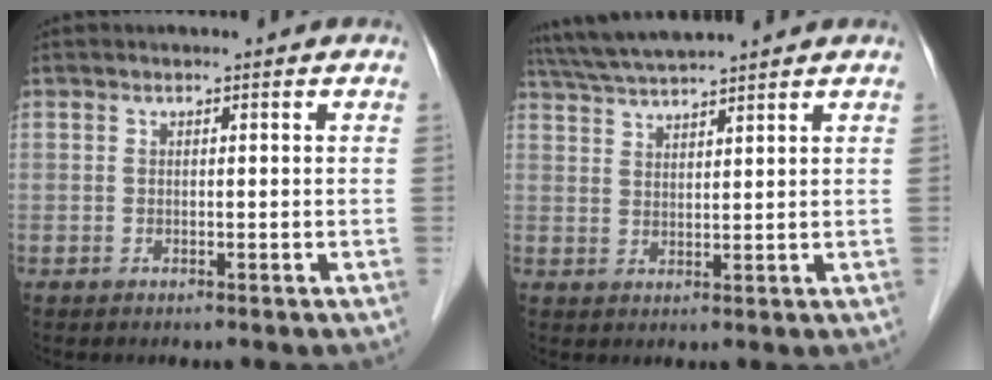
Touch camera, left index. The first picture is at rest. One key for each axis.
{"total": 8.0, "fx": 7.3, "fy": -0.6, "fz": 3.1, "tx": -0.061, "ty": 0.033, "tz": 0.129}